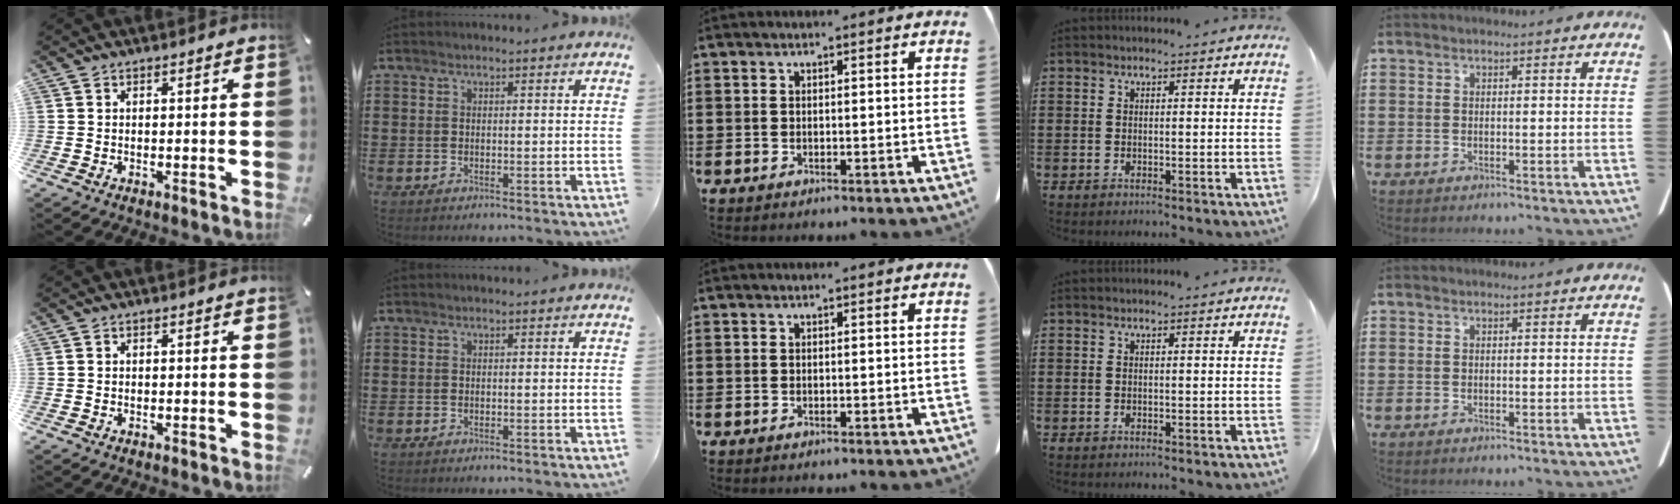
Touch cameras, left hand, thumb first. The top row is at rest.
{}